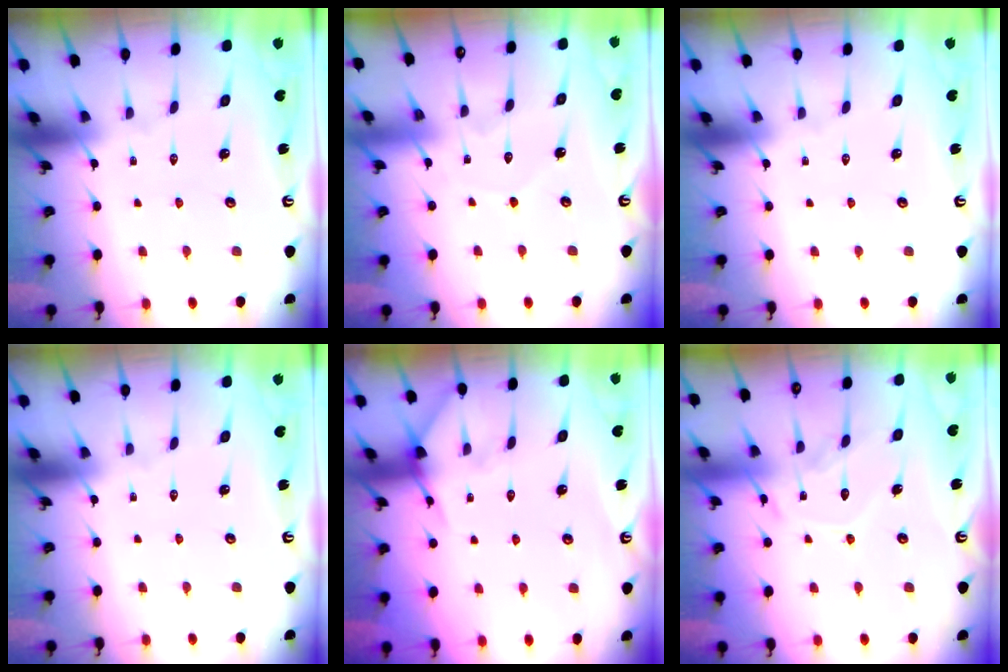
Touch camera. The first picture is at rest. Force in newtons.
{"total": 3.8, "press": 3.7, "slide": 0.4}
{"total": 0.0}
{"total": 0.0}
{"total": 4.4, "press": 4.3, "slide": 0.7}
{"total": 11.5, "press": 11.4, "slide": 1.1}